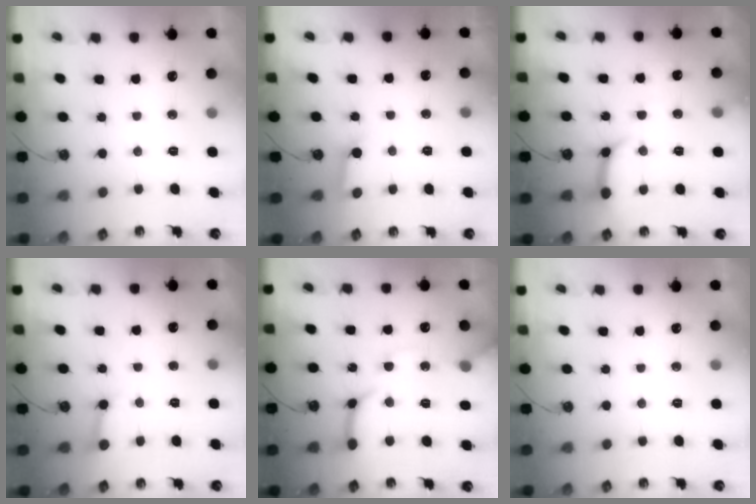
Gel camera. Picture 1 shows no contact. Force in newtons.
{"total": 3.5, "press": 3.5, "slide": 0.4}
{"total": 12.3, "press": 12.3, "slide": 1.3}
{"total": 3.0, "press": 3.0, "slide": 0.3}
{"total": 12.3, "press": 12.3, "slide": 1.0}
{"total": 0.0}